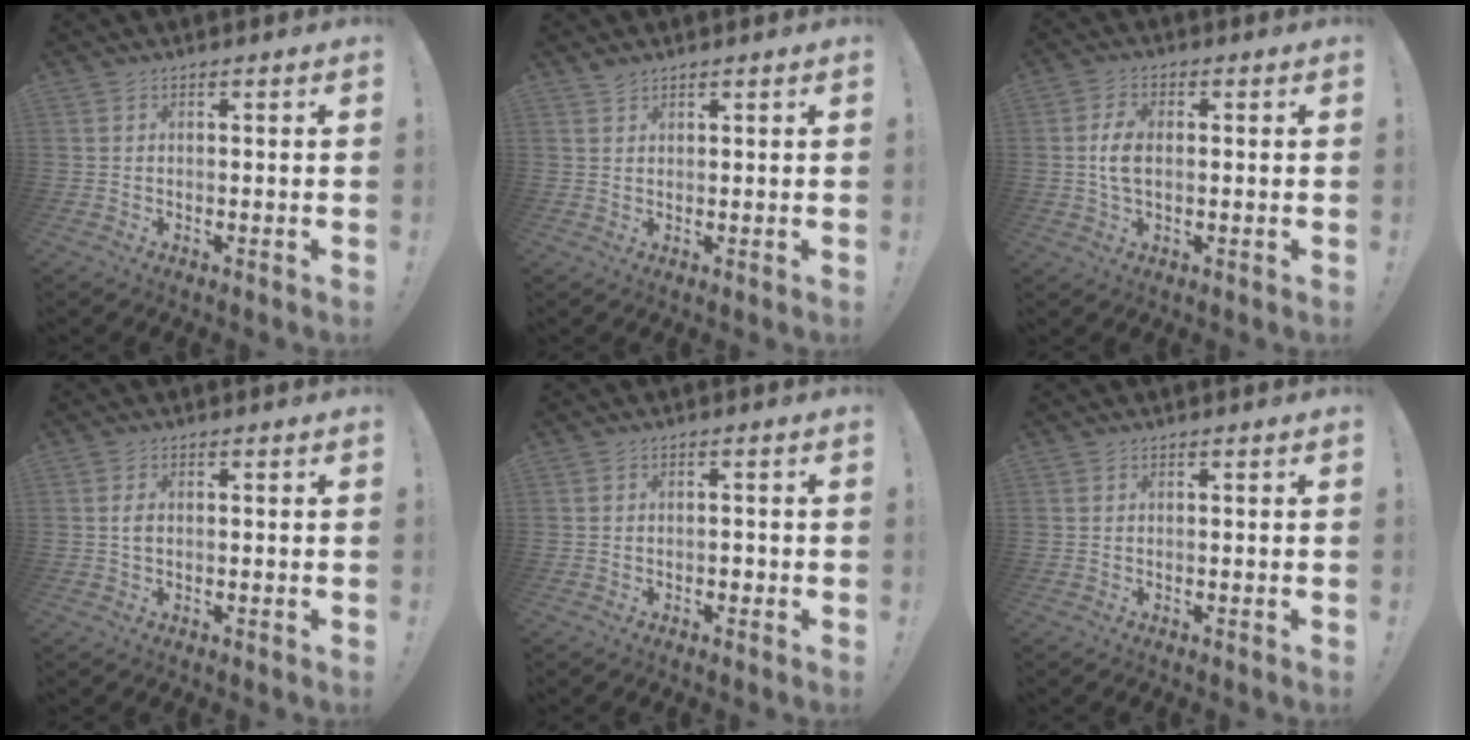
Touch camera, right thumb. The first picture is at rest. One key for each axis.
{"total": 1.9, "fx": 1.7, "fy": 0.6, "fz": 0.5, "tx": -0.006, "ty": -0.008, "tz": 0.031}
{"total": 6.0, "fx": 0.1, "fy": 3.4, "fz": 4.9, "tx": -0.088, "ty": 0.003, "tz": -0.001}
{"total": 1.5, "fx": 0.0, "fy": 0.9, "fz": 1.2, "tx": -0.021, "ty": 0.002, "tz": -0.002}
{"total": 1.6, "fx": -1.0, "fy": 1.0, "fz": 0.8, "tx": -0.012, "ty": 0.003, "tz": -0.018}
{"total": 0.0}